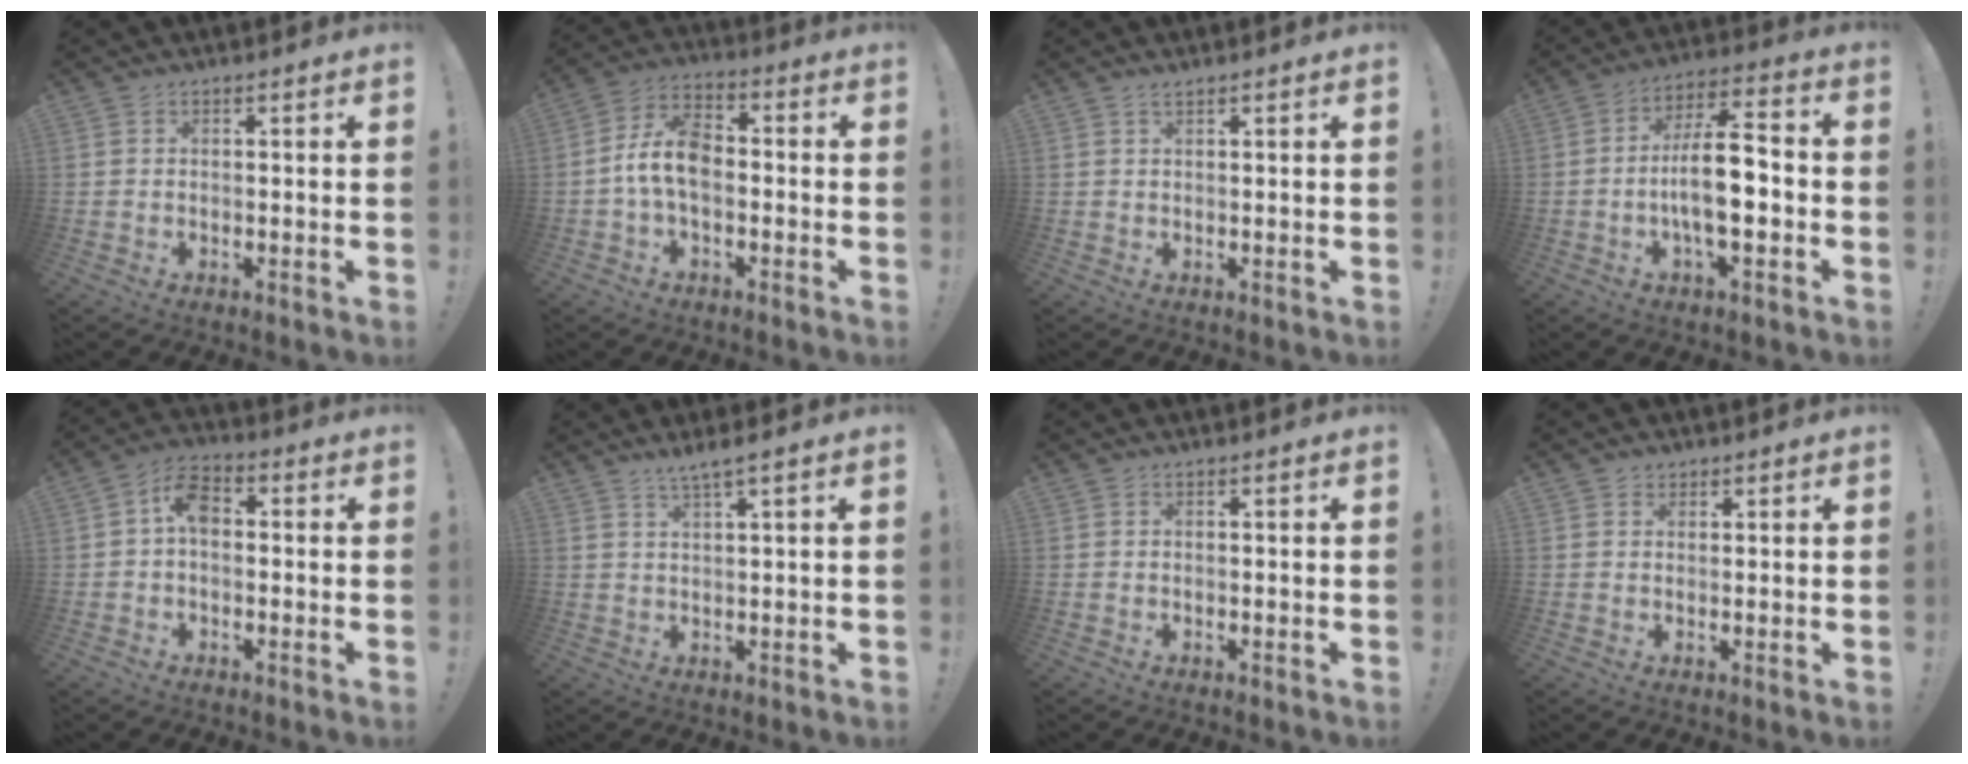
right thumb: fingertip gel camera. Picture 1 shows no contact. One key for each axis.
{"total": 10.3, "fx": -1.7, "fy": 5.9, "fz": 8.2, "tx": -0.177, "ty": 0.014, "tz": -0.028}
{"total": 1.0, "fx": 0.8, "fy": 0.2, "fz": 0.6, "tx": -0.010, "ty": -0.001, "tz": 0.013}
{"total": 18.7, "fx": -4.3, "fy": 6.7, "fz": 16.9, "tx": -0.292, "ty": 0.014, "tz": -0.069}
{"total": 6.9, "fx": 0.4, "fy": 4.4, "fz": 5.3, "tx": -0.087, "ty": 0.015, "tz": 0.010}
{"total": 3.3, "fx": 2.3, "fy": -0.4, "fz": 2.4, "tx": -0.045, "ty": -0.010, "tz": 0.038}
{"total": 0.0}
{"total": 1.6, "fx": 1.1, "fy": 1.0, "fz": 0.2, "tx": 0.006, "ty": -0.007, "tz": 0.019}